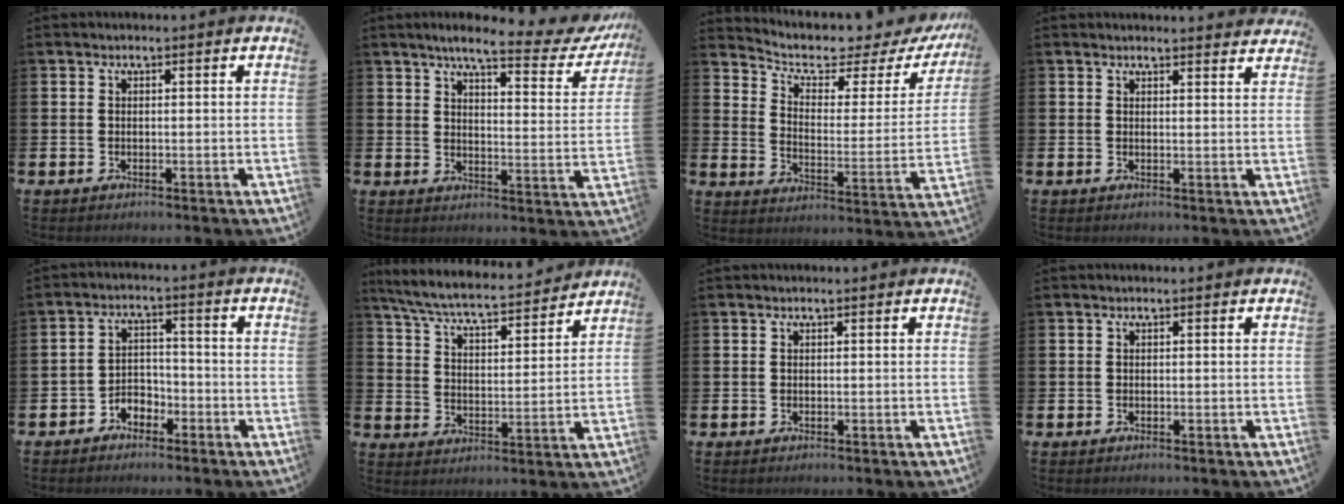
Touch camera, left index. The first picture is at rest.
{"total": 6.5, "force": [5.3, 1.2, 3.5], "torque": [-0.066, -0.034, 0.081]}
{"total": 5.1, "force": [4.4, 1.8, 1.8], "torque": [-0.058, -0.041, 0.065]}
{"total": 2.1, "force": [2.1, 0.1, -0.1], "torque": [0.010, -0.015, 0.036]}
{"total": 3.0, "force": [-2.5, 1.5, 0.3], "torque": [-0.019, 0.007, -0.056]}
{"total": 6.9, "force": [6.5, 0.7, 2.3], "torque": [-0.072, -0.048, 0.111]}
{"total": 0.0}
{"total": 0.0}